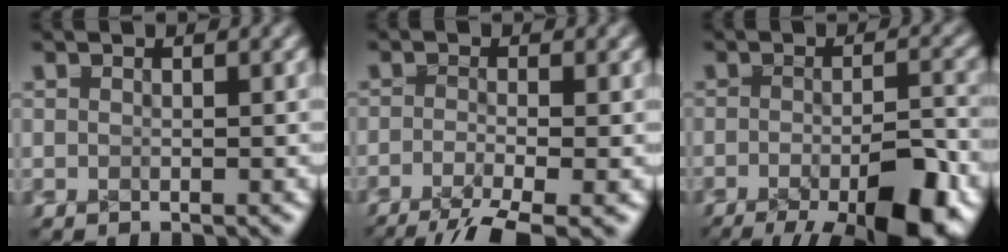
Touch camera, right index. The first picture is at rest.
{"total": 5.9, "force": [-4.3, 2.7, 3.1], "torque": [-0.040, -0.022, -0.061]}
{"total": 11.5, "force": [-6.9, 5.7, 7.2], "torque": [-0.094, -0.041, -0.093]}